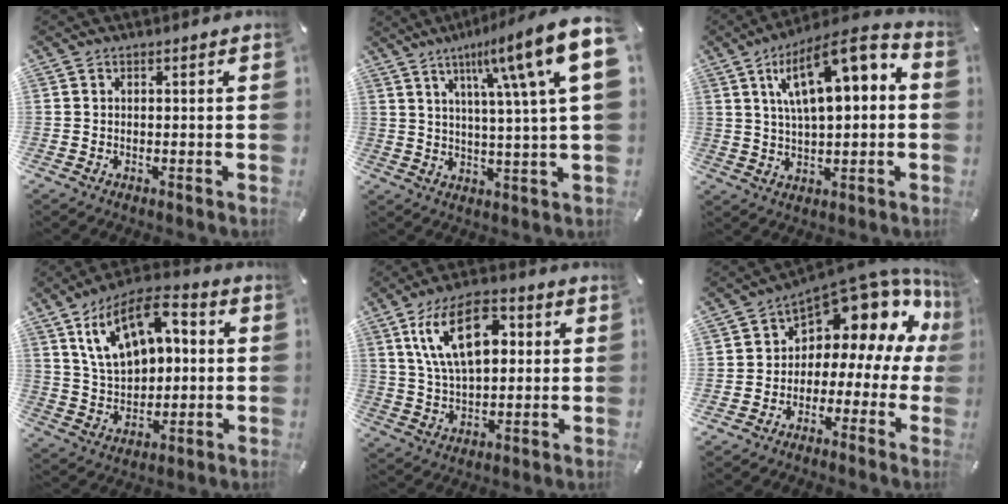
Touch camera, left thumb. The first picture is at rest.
{"total": 17.3, "force": [7.3, 3.0, 15.4], "torque": [-0.235, -0.036, 0.099]}
{"total": 14.9, "force": [6.1, 6.1, 12.1], "torque": [-0.189, -0.025, 0.100]}
{"total": 15.0, "force": [6.0, 9.9, 9.6], "torque": [-0.182, -0.010, 0.110]}
{"total": 15.4, "force": [5.0, 8.7, 11.7], "torque": [-0.236, 0.005, 0.083]}
{"total": 12.6, "force": [7.6, 7.1, 7.2], "torque": [-0.108, -0.077, 0.124]}